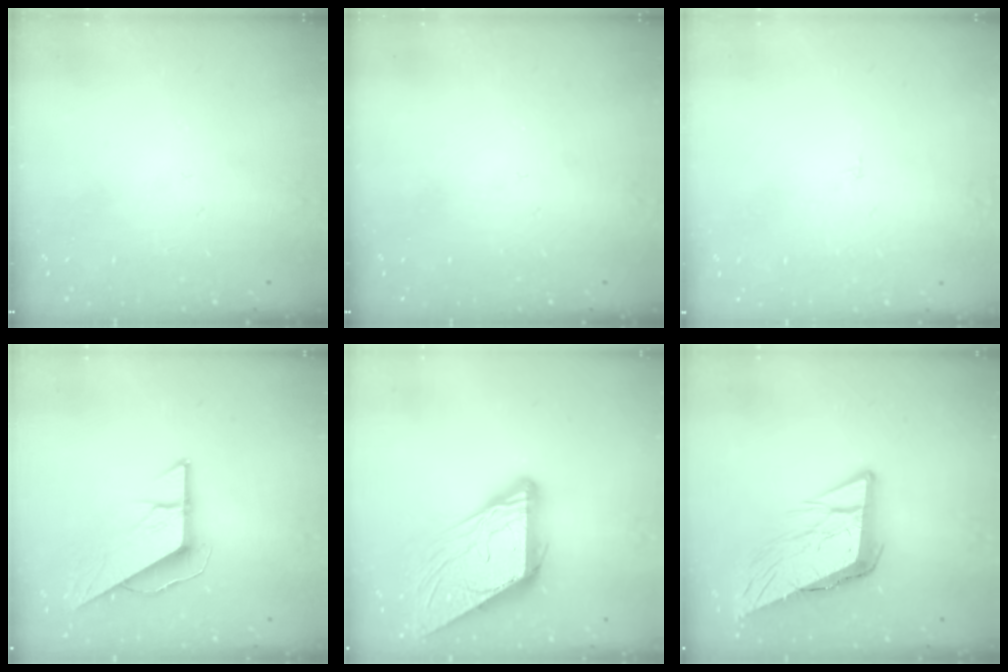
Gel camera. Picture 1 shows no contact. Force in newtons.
{"total": 0.0}
{"total": 1.6, "press": 1.6, "slide": 0.1}
{"total": 8.3, "press": 8.3, "slide": 0.7}
{"total": 13.1, "press": 13.1, "slide": 1.3}
{"total": 10.6, "press": 10.2, "slide": 2.8}